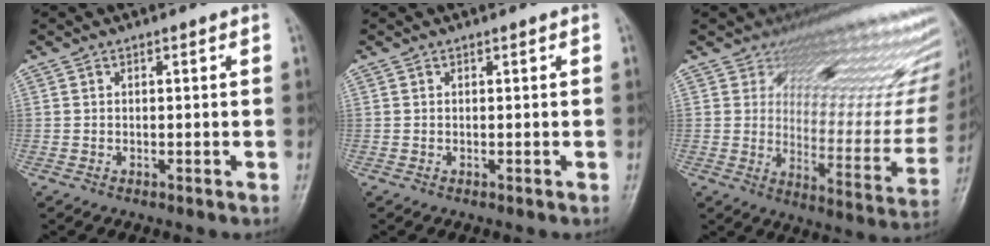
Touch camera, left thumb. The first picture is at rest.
{"total": 0.0}
{"total": 19.2, "force": [10.9, 9.9, 12.3], "torque": [-0.087, -0.039, 0.134]}